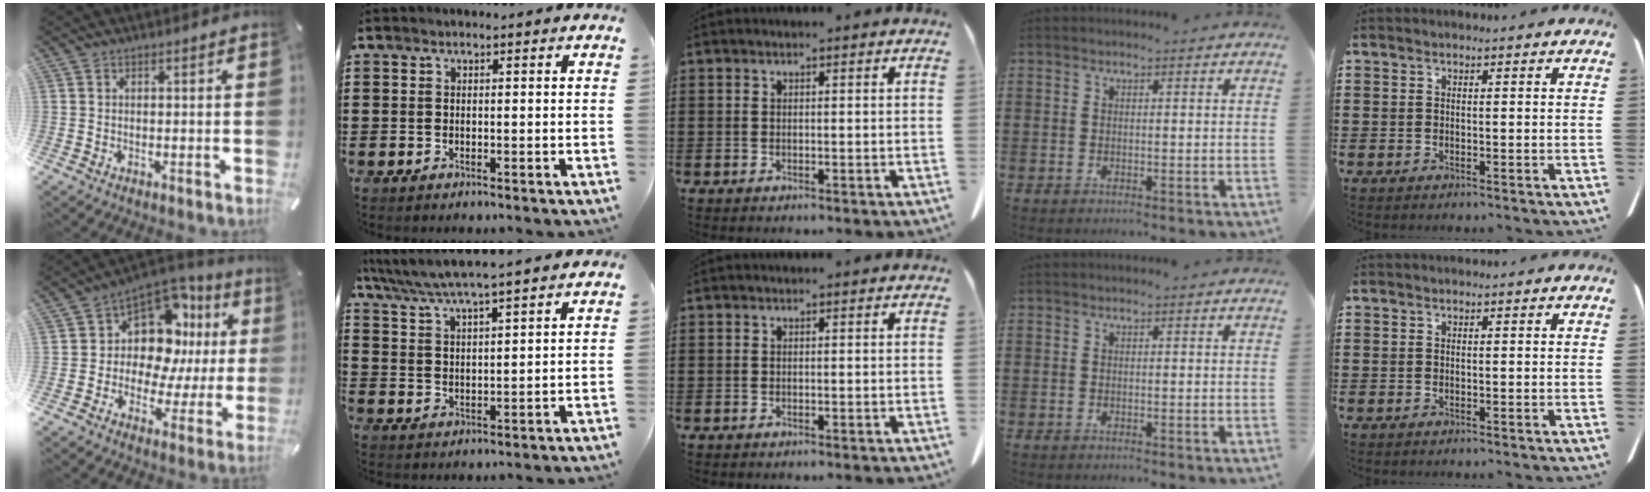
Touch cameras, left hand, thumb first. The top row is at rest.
{"thumb": {"total": 12.5, "force": [4.6, 9.5, 6.7], "torque": [-0.111, -0.058, 0.083]}, "index": {"total": 5.4, "force": [4.9, -0.3, 2.2], "torque": [-0.060, -0.025, 0.083]}}